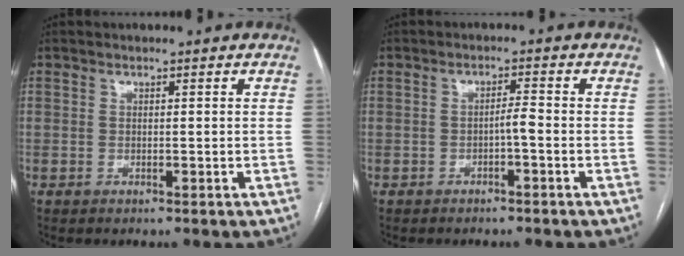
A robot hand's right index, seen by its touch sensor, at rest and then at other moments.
{"total": 1.8, "force": [-0.7, 0.0, 1.6], "torque": [-0.026, 0.003, -0.013]}